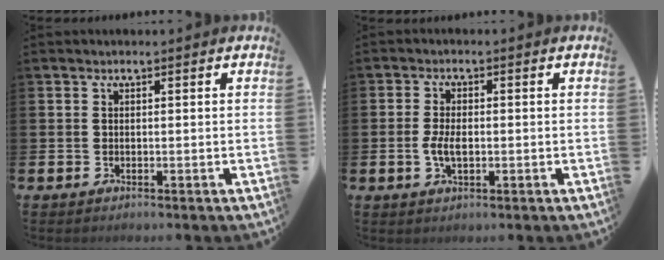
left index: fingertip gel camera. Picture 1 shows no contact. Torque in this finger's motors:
{"motor_torque": [0.92, 0.29, 0.15, 0.10]}